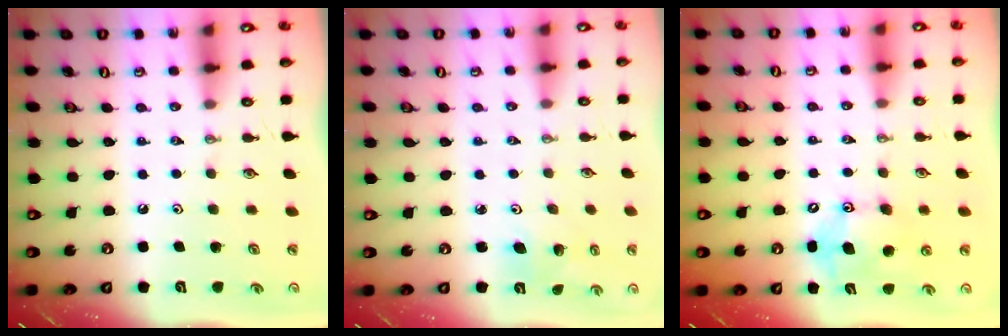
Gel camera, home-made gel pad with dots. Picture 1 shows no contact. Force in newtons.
{"total": 3.8, "press": 3.5, "slide": 1.5}
{"total": 11.6, "press": 11.2, "slide": 2.9}